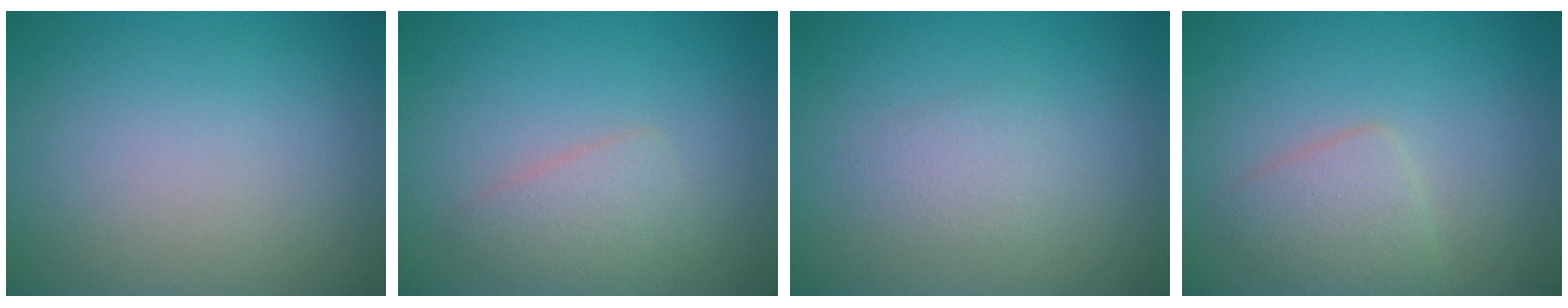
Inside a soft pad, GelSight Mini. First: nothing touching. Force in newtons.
{"total": 2.3, "press": 2.3, "slide": 0.0}
{"total": 1.6, "press": 1.6, "slide": 0.1}
{"total": 2.6, "press": 2.6, "slide": 0.2}